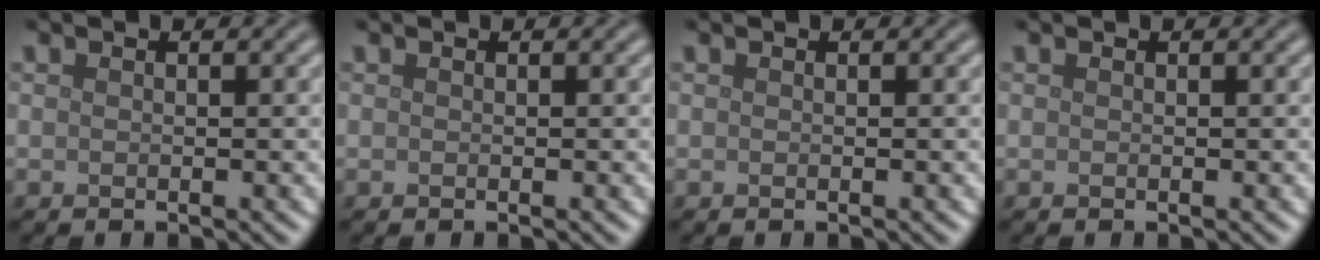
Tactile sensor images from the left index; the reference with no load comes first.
{"total": 0.0}
{"total": 0.0}
{"total": 0.0}